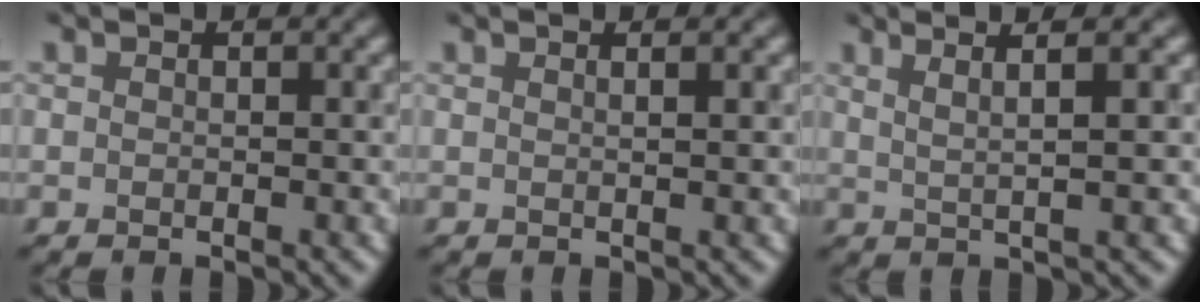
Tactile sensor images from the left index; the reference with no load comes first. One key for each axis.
{"total": 1.9, "fx": 0.9, "fy": 0.8, "fz": 1.5, "tx": -0.009, "ty": 0.006, "tz": -0.007}
{"total": 4.6, "fx": 2.7, "fy": 1.2, "fz": 3.6, "tx": -0.045, "ty": 0.018, "tz": 0.015}